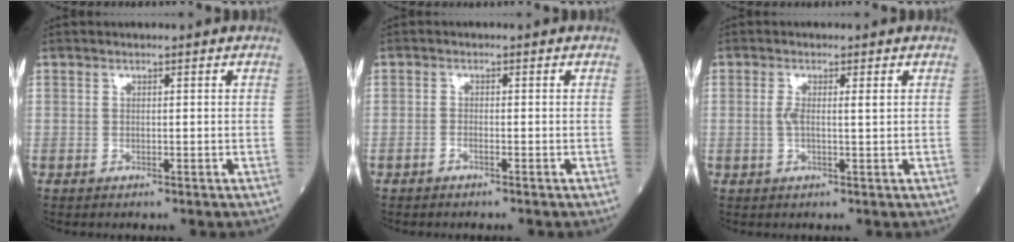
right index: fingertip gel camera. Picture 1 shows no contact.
{"total": 0.8, "force": [-0.7, 0.1, 0.5], "torque": [-0.010, 0.001, -0.014]}
{"total": 2.6, "force": [0.5, 0.4, 2.6], "torque": [-0.055, 0.006, 0.008]}